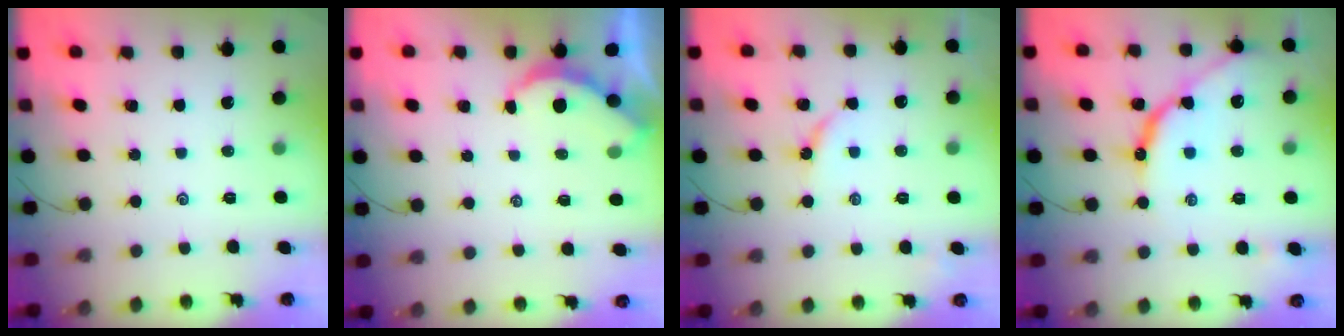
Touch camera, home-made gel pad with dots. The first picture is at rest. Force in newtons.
{"total": 2.6, "press": 2.6, "slide": 0.3}
{"total": 2.5, "press": 2.5, "slide": 0.4}
{"total": 11.8, "press": 11.7, "slide": 1.2}